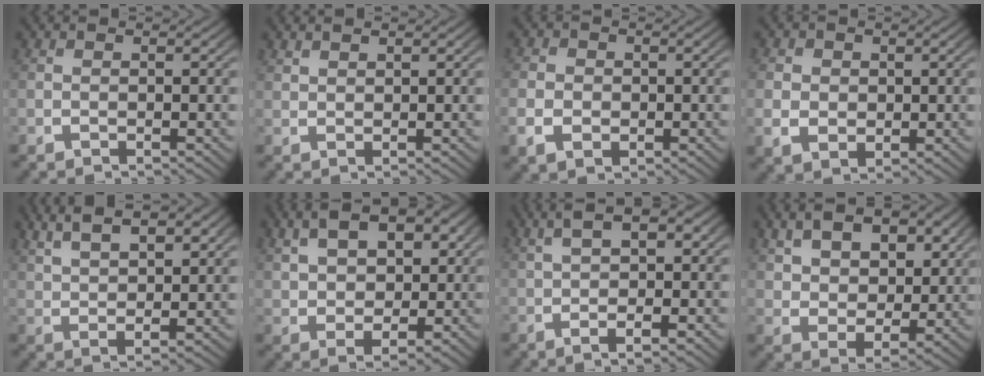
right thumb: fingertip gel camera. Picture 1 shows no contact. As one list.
[{"total": 1.3, "force": [1.3, 0.0, 0.2], "torque": [-0.001, 0.003, 0.029]}, {"total": 3.5, "force": [-0.6, 3.0, 1.6], "torque": [-0.035, -0.010, -0.005]}, {"total": 4.0, "force": [0.2, 3.4, 2.1], "torque": [-0.046, -0.018, 0.015]}, {"total": 6.4, "force": [4.5, 2.1, 4.0], "torque": [-0.057, 0.014, 0.084]}, {"total": 7.1, "force": [2.7, 4.2, 5.0], "torque": [-0.075, 0.005, 0.052]}, {"total": 5.5, "force": [1.5, 1.9, 4.9], "torque": [-0.076, 0.022, 0.014]}, {"total": 7.1, "force": [3.0, 4.4, 4.7], "torque": [-0.075, -0.009, 0.058]}]